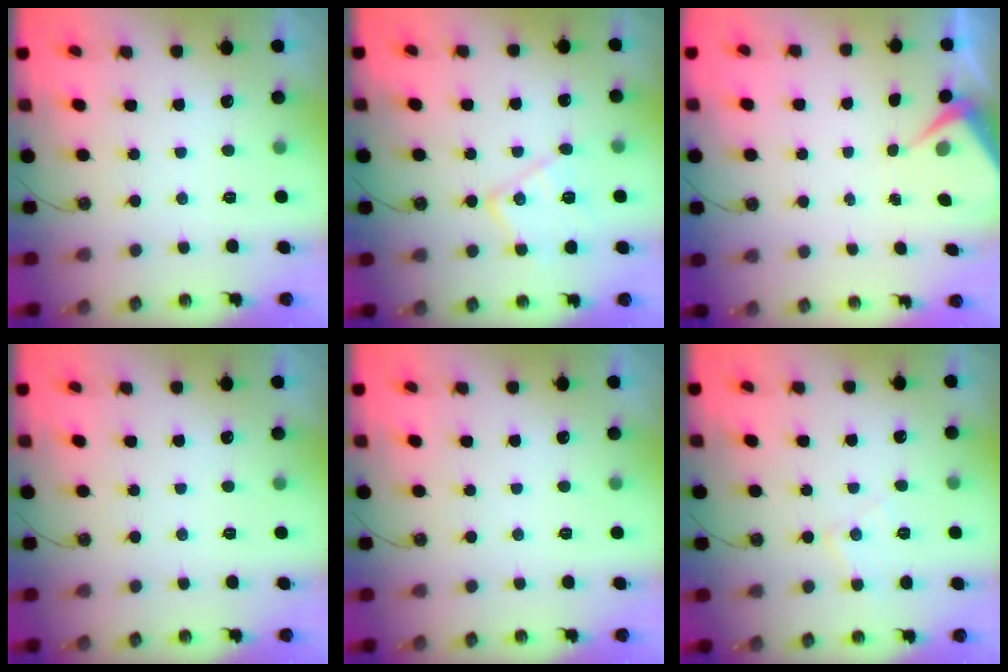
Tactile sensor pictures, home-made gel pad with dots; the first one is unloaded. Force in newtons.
{"total": 12.8, "press": 12.8, "slide": 0.5}
{"total": 3.7, "press": 3.6, "slide": 0.6}
{"total": 0.0}
{"total": 0.0}
{"total": 6.2, "press": 6.2, "slide": 0.5}